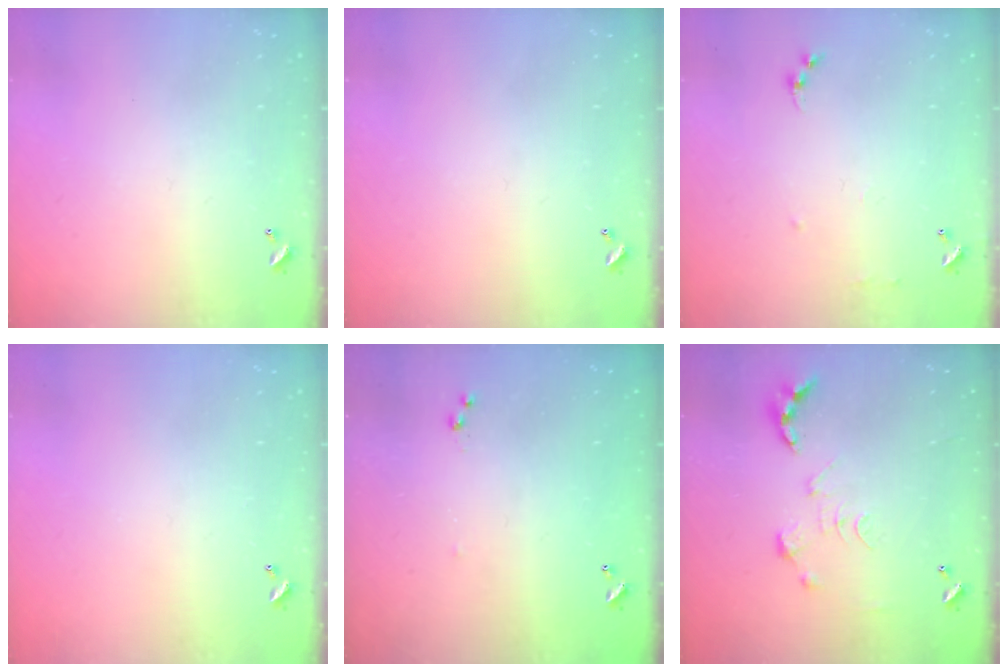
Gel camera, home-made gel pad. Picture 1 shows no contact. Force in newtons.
{"total": 0.0}
{"total": 6.4, "press": 6.4, "slide": 0.8}
{"total": 0.0}
{"total": 4.8, "press": 4.7, "slide": 0.4}
{"total": 0.0}